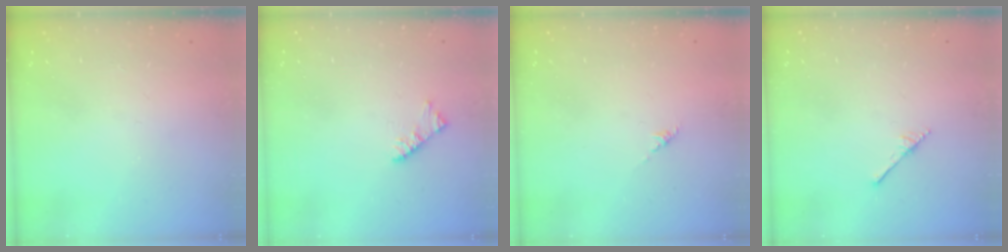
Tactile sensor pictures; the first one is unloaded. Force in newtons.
{"total": 3.3, "press": 3.2, "slide": 0.6}
{"total": 0.6, "press": 0.4, "slide": 0.4}
{"total": 2.9, "press": 2.9, "slide": 0.2}